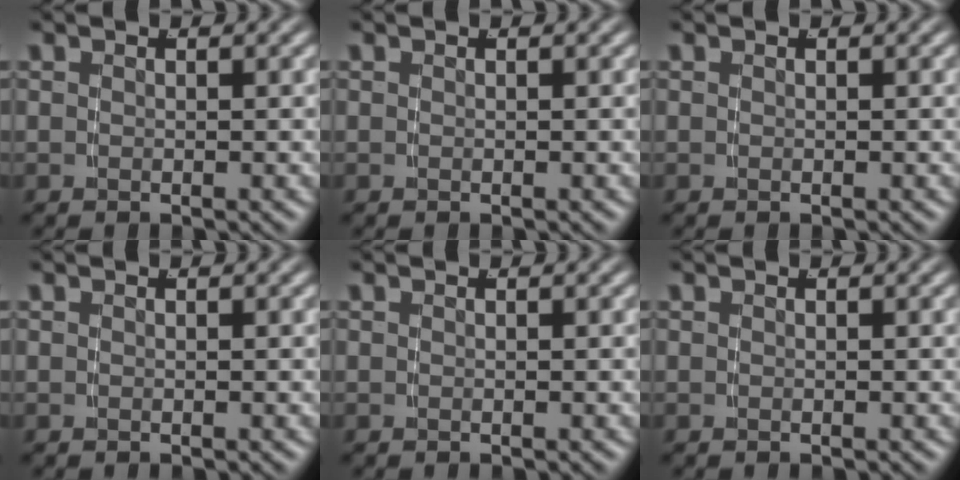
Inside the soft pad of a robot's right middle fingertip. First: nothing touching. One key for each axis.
{"total": 0.0}
{"total": 0.0}
{"total": 0.0}
{"total": 0.0}
{"total": 0.0}